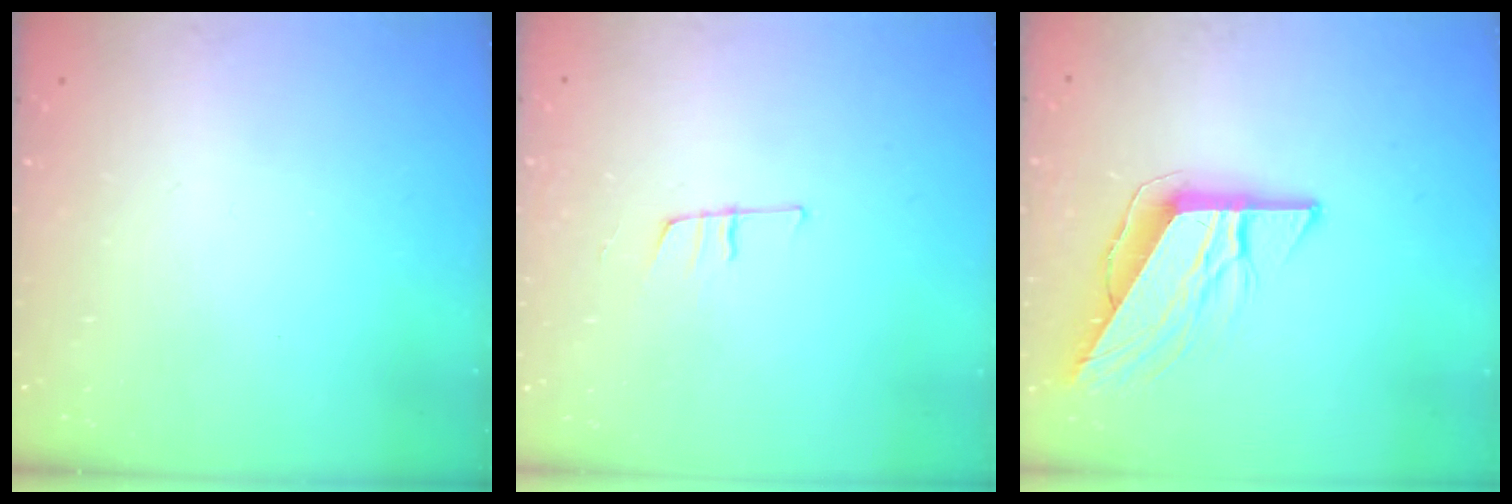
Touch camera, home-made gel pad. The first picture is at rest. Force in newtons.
{"total": 7.6, "press": 7.0, "slide": 3.0}
{"total": 9.9, "press": 9.9, "slide": 0.4}